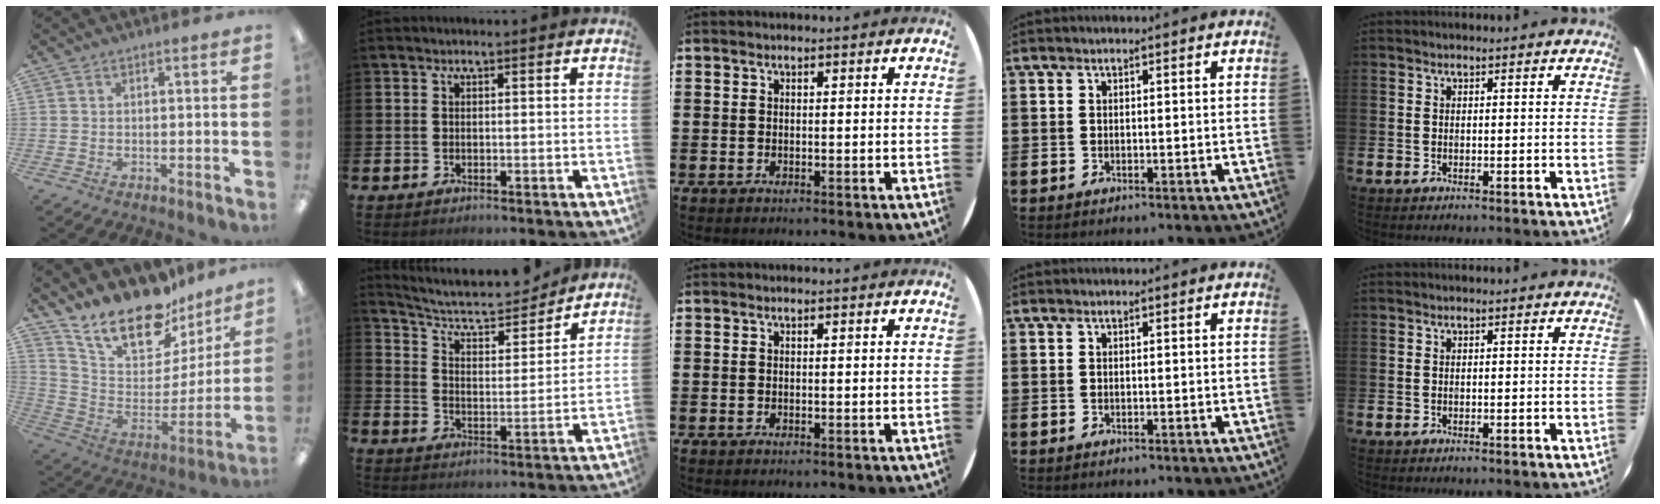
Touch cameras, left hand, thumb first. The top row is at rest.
{"thumb": {"total": 21.0, "force": [17.0, 8.4, 9.1], "torque": [-0.170, -0.121, 0.303]}, "index": {"total": 7.5, "force": [6.9, 1.9, 2.2], "torque": [-0.073, -0.051, 0.116]}}